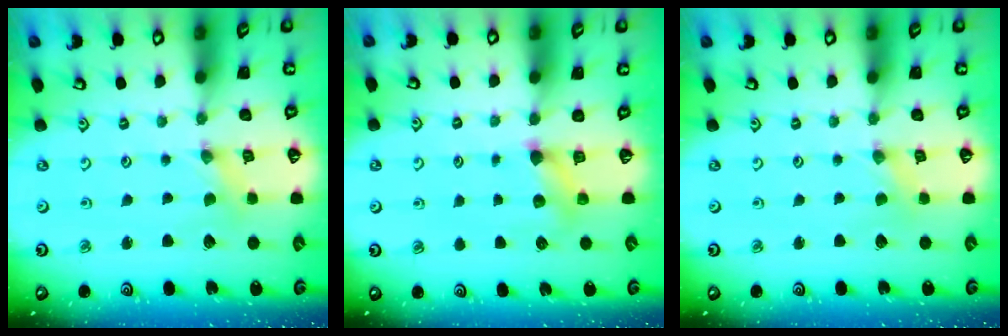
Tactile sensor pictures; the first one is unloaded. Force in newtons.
{"total": 5.7, "press": 5.7, "slide": 0.4}
{"total": 0.0}